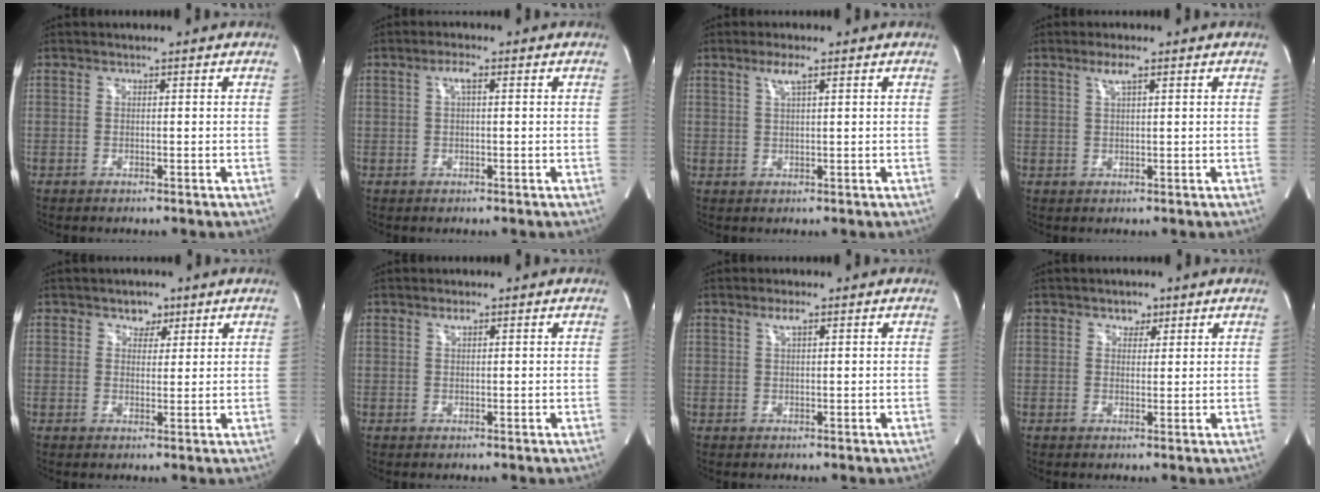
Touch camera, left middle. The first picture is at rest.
{"total": 2.0, "force": [0.6, 0.4, 1.9], "torque": [-0.036, 0.006, 0.011]}
{"total": 2.5, "force": [1.5, 0.1, 2.0], "torque": [-0.046, 0.002, 0.029]}
{"total": 2.3, "force": [1.4, 0.2, 1.9], "torque": [-0.041, 0.002, 0.027]}
{"total": 2.7, "force": [1.7, 1.9, 0.9], "torque": [-0.008, 0.003, 0.025]}
{"total": 0.9, "force": [0.6, 0.2, 0.6], "torque": [-0.013, 0.000, 0.013]}
{"total": 1.6, "force": [1.0, 0.2, 1.3], "torque": [-0.028, 0.002, 0.020]}
{"total": 2.0, "force": [1.3, 1.4, 0.7], "torque": [-0.006, 0.001, 0.018]}